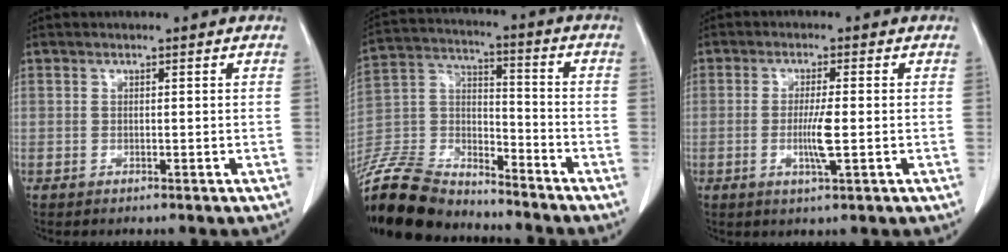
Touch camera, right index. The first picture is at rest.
{"total": 19.6, "force": [-17.9, 5.5, 5.9], "torque": [-0.146, 0.005, -0.316]}
{"total": 4.4, "force": [-0.8, 0.0, 4.4], "torque": [-0.084, -0.008, -0.016]}